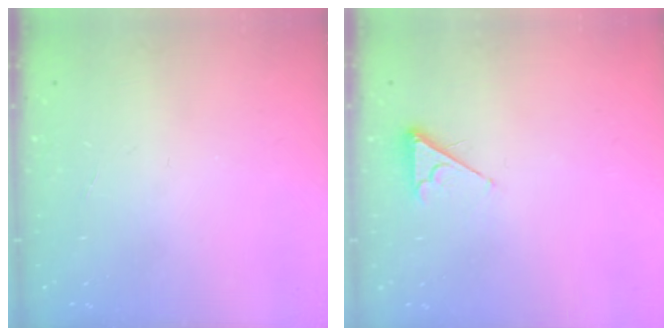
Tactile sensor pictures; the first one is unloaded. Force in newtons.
{"total": 3.0, "press": 2.9, "slide": 0.4}